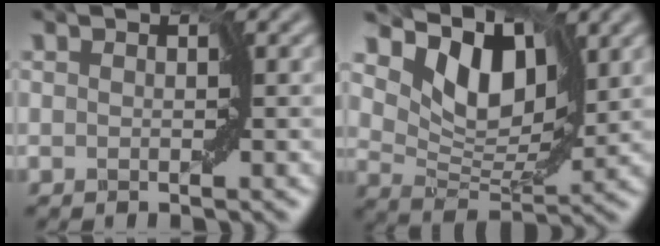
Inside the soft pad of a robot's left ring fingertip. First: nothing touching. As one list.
[{"total": 7.6, "force": [4.4, 4.1, 4.8], "torque": [-0.083, -0.009, 0.076]}]